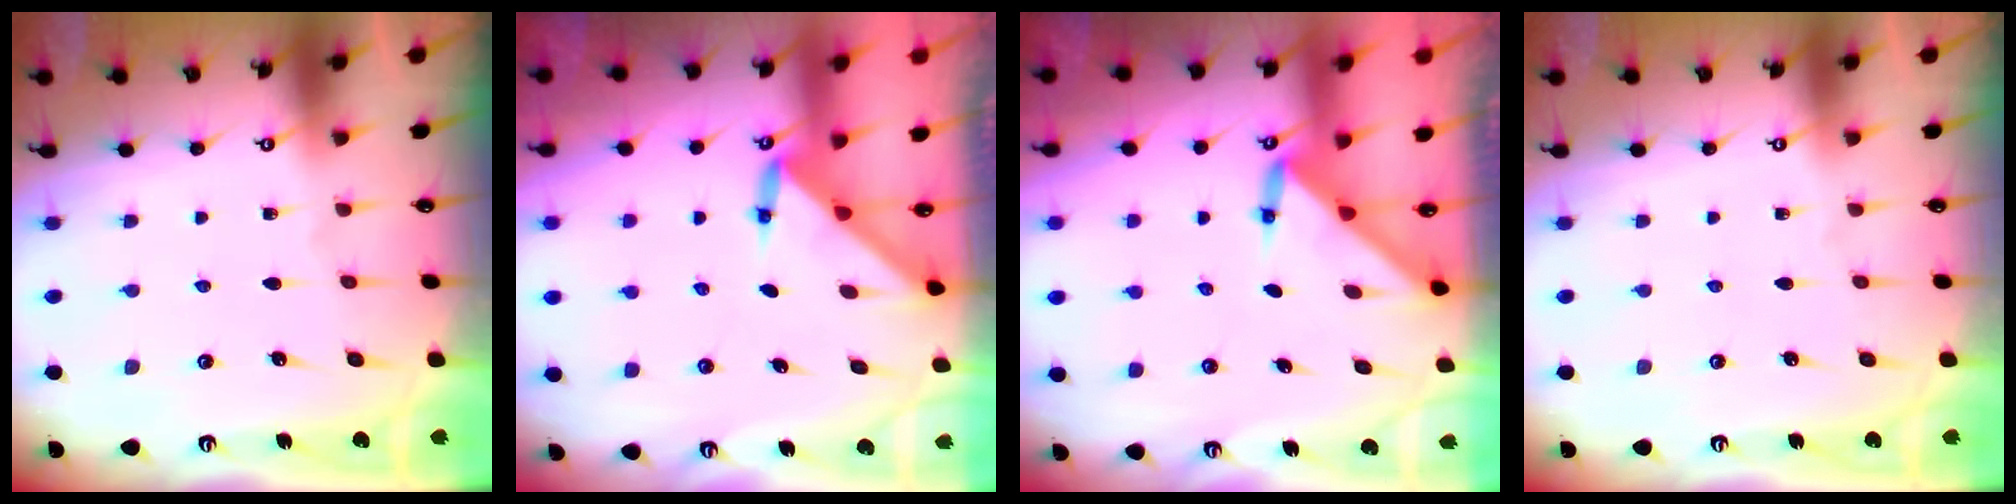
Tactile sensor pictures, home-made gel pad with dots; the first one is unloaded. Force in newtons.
{"total": 3.2, "press": 3.2, "slide": 0.3}
{"total": 3.0, "press": 3.0, "slide": 0.3}
{"total": 0.0}